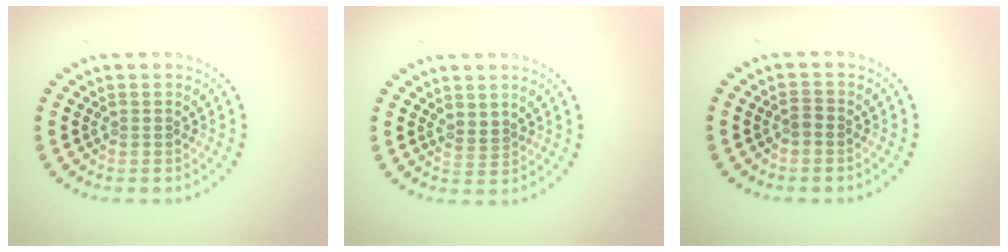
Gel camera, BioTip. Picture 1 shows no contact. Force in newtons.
{"total": 1.1, "press": 0.9, "slide": 0.6}
{"total": 0.8, "press": 0.7, "slide": 0.4}